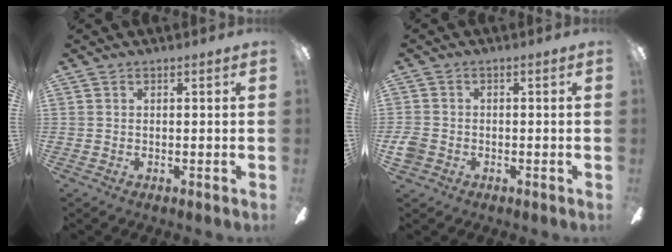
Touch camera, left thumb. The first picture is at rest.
{"total": 3.1, "force": [-1.5, 2.3, 1.3], "torque": [-0.032, 0.003, -0.030]}